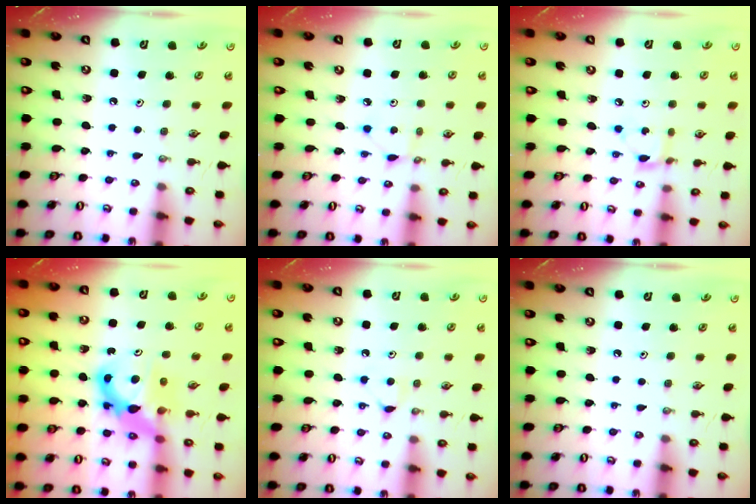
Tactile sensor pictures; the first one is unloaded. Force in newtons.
{"total": 2.2, "press": 2.2, "slide": 0.3}
{"total": 2.7, "press": 2.7, "slide": 0.2}
{"total": 8.9, "press": 8.8, "slide": 0.6}
{"total": 5.2, "press": 5.2, "slide": 0.4}
{"total": 0.0}